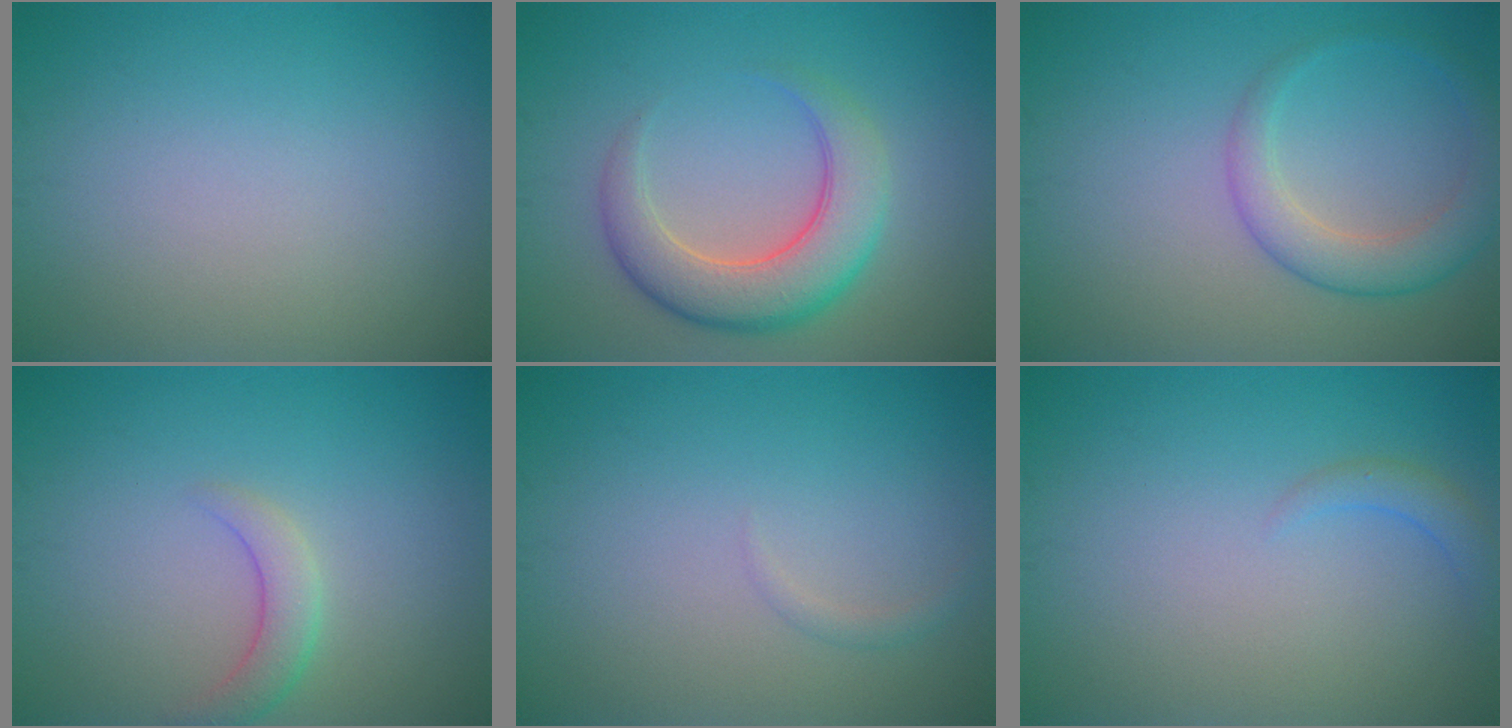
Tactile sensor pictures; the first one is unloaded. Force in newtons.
{"total": 5.8, "press": 5.8, "slide": 0.5}
{"total": 2.9, "press": 2.8, "slide": 0.1}
{"total": 2.3, "press": 2.2, "slide": 0.1}
{"total": 0.7, "press": 0.7, "slide": 0.1}
{"total": 1.4, "press": 1.4, "slide": 0.2}